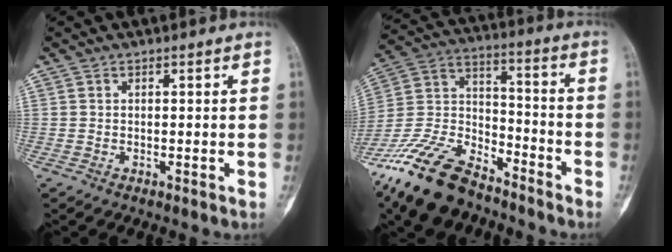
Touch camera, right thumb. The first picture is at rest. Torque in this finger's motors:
{"motor_torque": [2.30, 0.11, 1.45, -1.30, 0.17]}